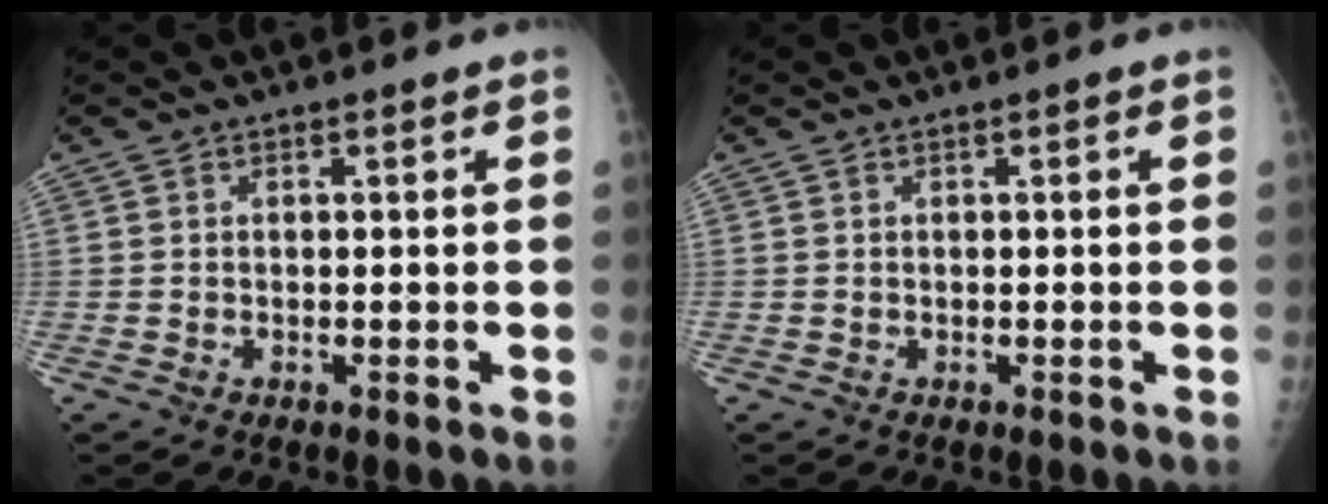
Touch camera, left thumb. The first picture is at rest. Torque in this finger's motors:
{"motor_torque": [0.01, 0.00, 0.00, 0.00, 0.00]}